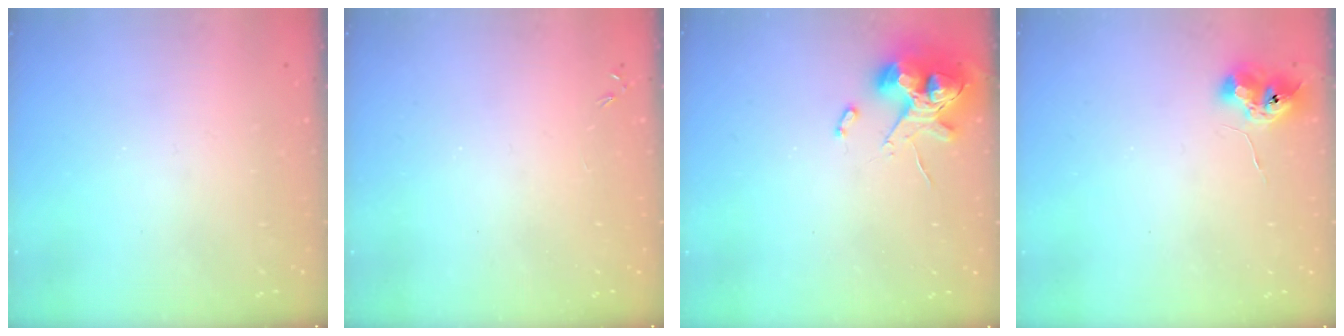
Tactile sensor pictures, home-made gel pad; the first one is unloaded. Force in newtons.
{"total": 0.0}
{"total": 10.7, "press": 10.5, "slide": 1.8}
{"total": 8.0, "press": 7.9, "slide": 0.8}